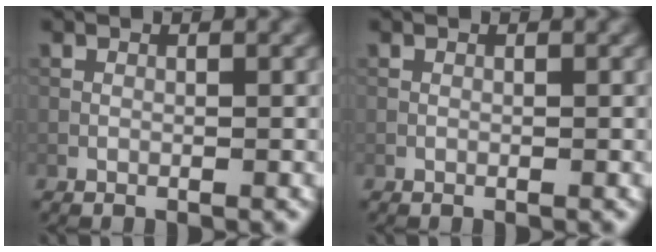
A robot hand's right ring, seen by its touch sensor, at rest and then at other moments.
{"total": 0.0}